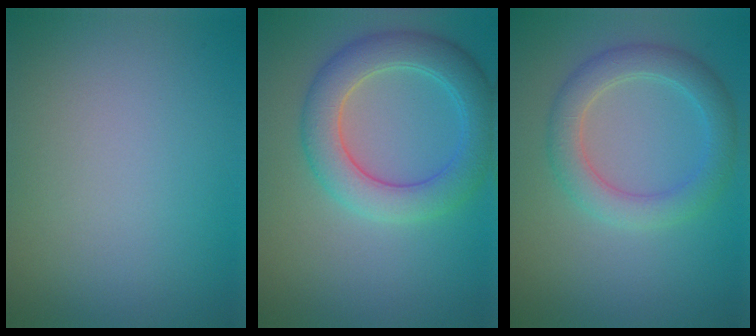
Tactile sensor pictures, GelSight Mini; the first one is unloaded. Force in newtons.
{"total": 5.5, "press": 5.5, "slide": 0.2}
{"total": 3.9, "press": 3.9, "slide": 0.3}